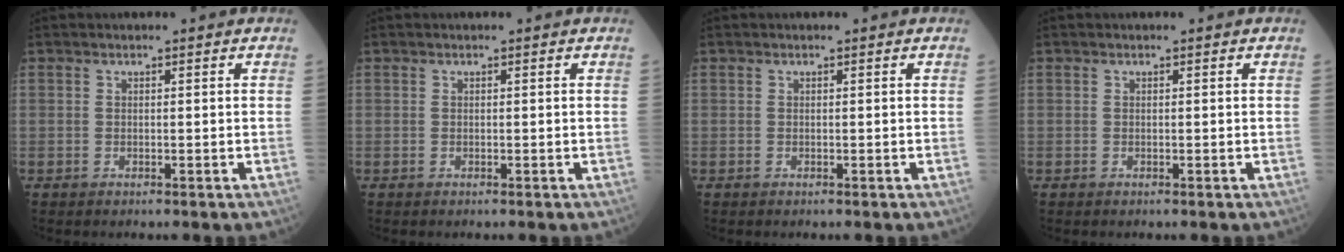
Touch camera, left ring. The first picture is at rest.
{"total": 0.0}
{"total": 0.0}
{"total": 0.0}